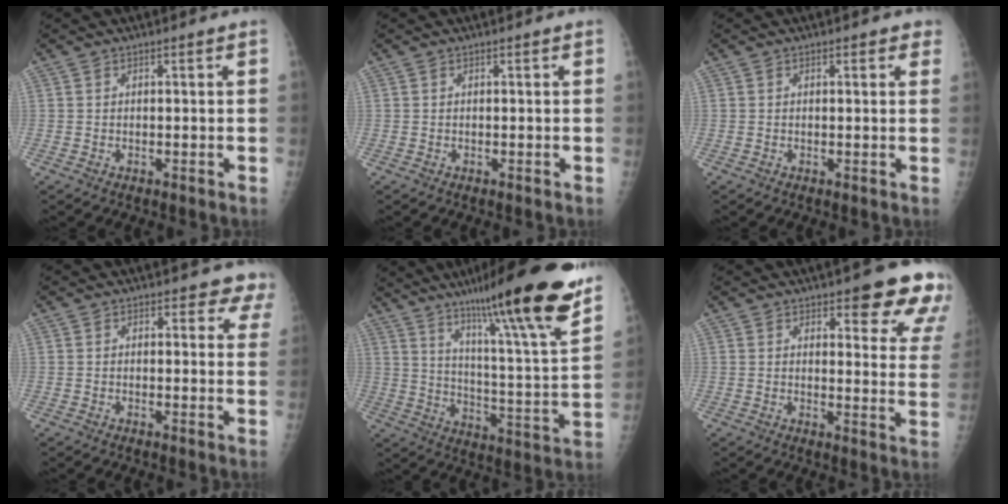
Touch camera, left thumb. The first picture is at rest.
{"total": 0.0}
{"total": 1.6, "force": [1.1, 0.8, 0.9], "torque": [0.005, -0.003, 0.007]}
{"total": 4.7, "force": [4.0, 2.3, 0.8], "torque": [0.030, -0.020, 0.024]}
{"total": 25.6, "force": [17.6, 2.2, 18.5], "torque": [-0.269, -0.067, 0.272]}
{"total": 13.9, "force": [9.4, 4.4, 9.2], "torque": [-0.062, -0.051, 0.102]}